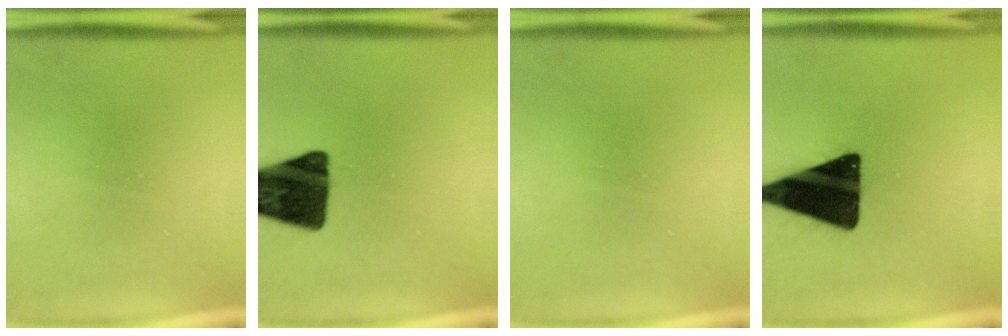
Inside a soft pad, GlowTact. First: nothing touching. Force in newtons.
{"total": 14.3}
{"total": 0.0}
{"total": 19.2}